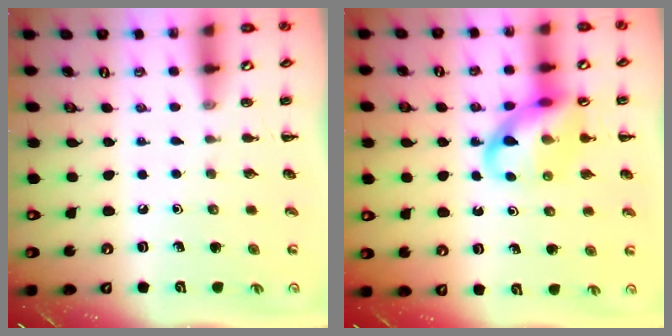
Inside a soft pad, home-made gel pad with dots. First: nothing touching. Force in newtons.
{"total": 13.3, "press": 13.1, "slide": 2.1}